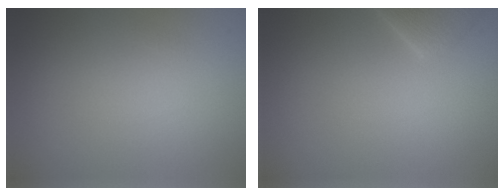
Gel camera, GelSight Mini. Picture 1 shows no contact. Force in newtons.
{"total": 2.3, "press": 2.3, "slide": 0.2}